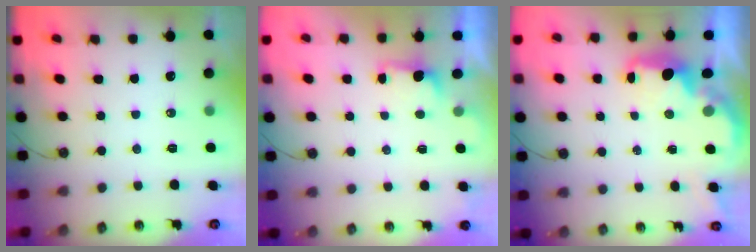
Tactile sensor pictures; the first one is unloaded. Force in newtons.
{"total": 1.6, "press": 1.4, "slide": 0.8}
{"total": 2.7, "press": 2.6, "slide": 0.6}